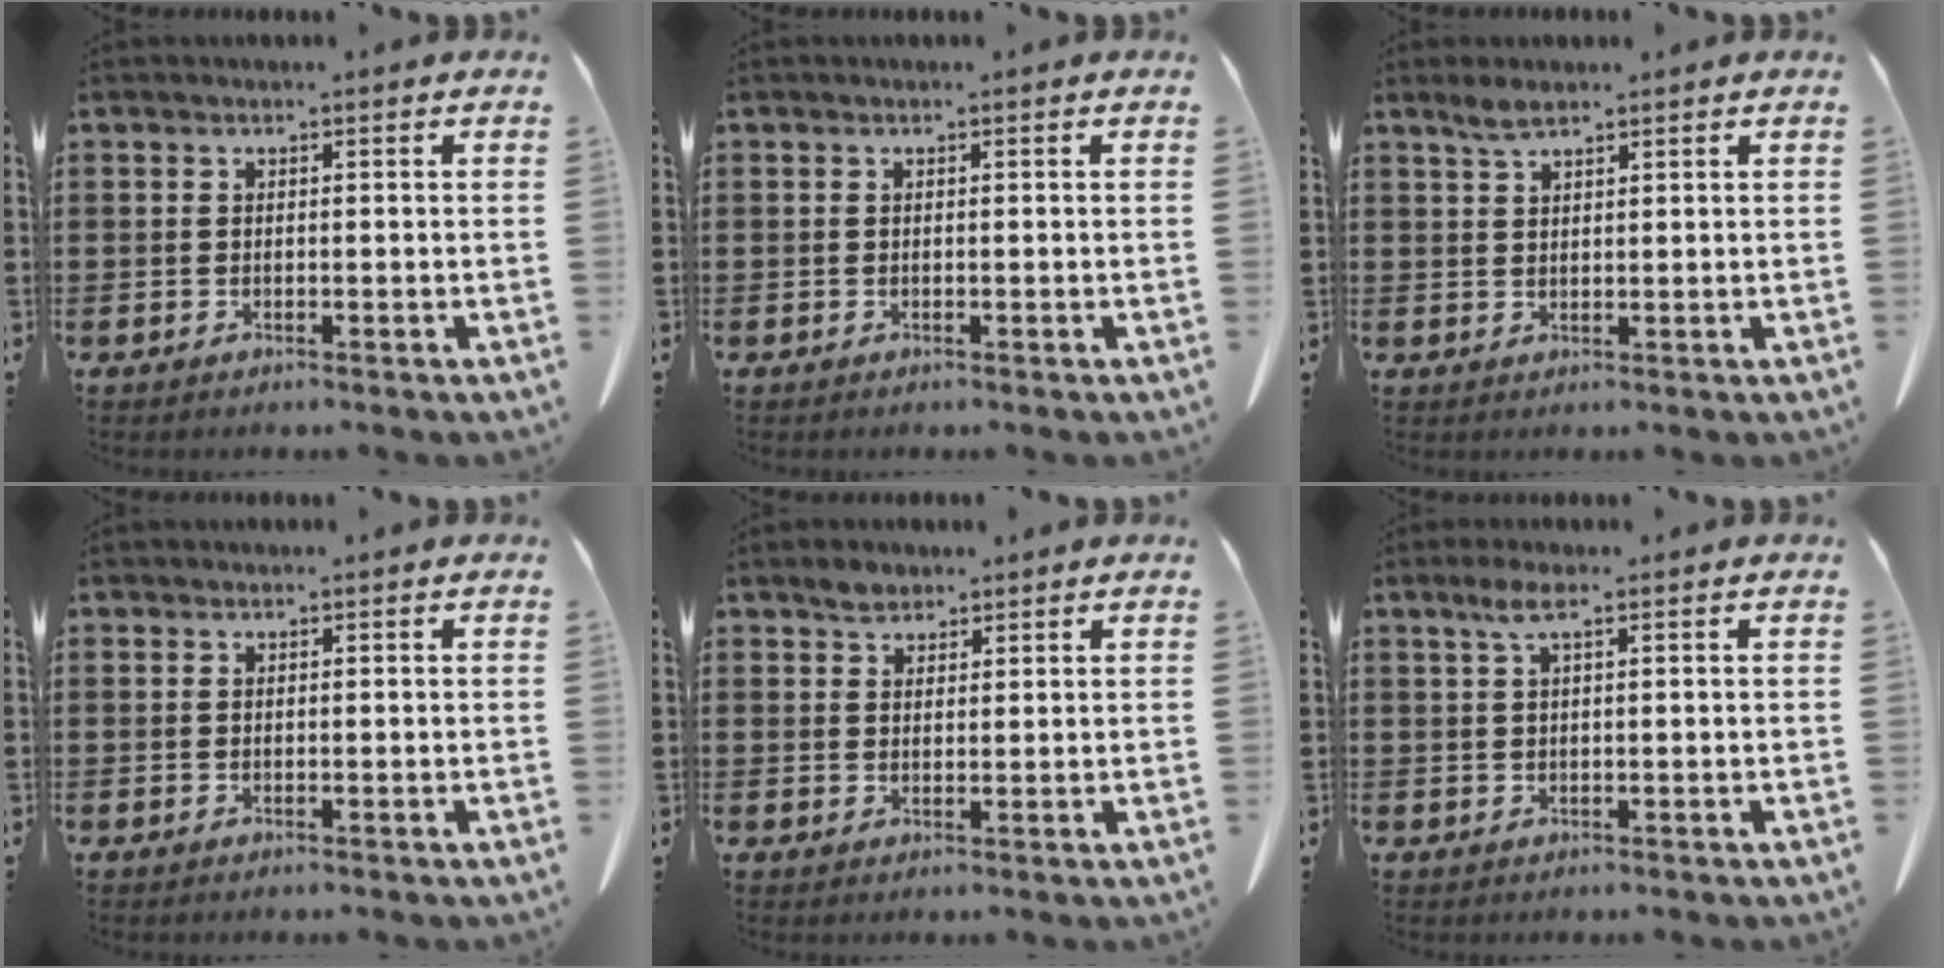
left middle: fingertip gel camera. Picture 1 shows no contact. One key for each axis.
{"total": 0.0}
{"total": 2.5, "fx": 1.9, "fy": 0.6, "fz": 1.5, "tx": -0.034, "ty": 0.003, "tz": 0.034}
{"total": 0.0}
{"total": 2.2, "fx": 1.9, "fy": 1.1, "fz": 0.5, "tx": -0.007, "ty": 0.000, "tz": 0.035}
{"total": 3.0, "fx": 1.4, "fy": 0.6, "fz": 2.5, "tx": -0.054, "ty": 0.005, "tz": 0.024}